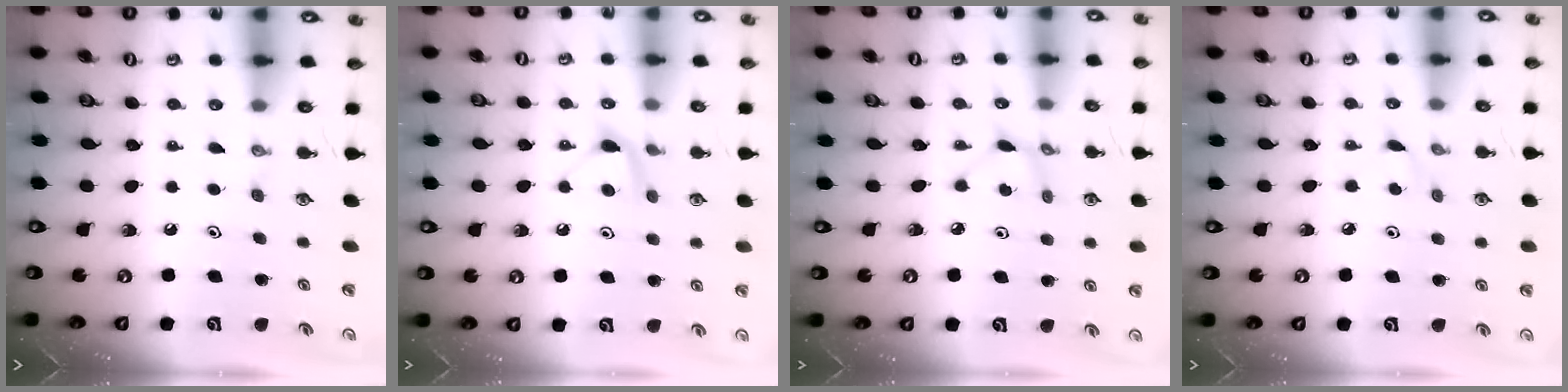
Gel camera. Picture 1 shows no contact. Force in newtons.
{"total": 6.1, "press": 6.0, "slide": 0.8}
{"total": 2.8, "press": 2.8, "slide": 0.3}
{"total": 2.9, "press": 2.9, "slide": 0.3}